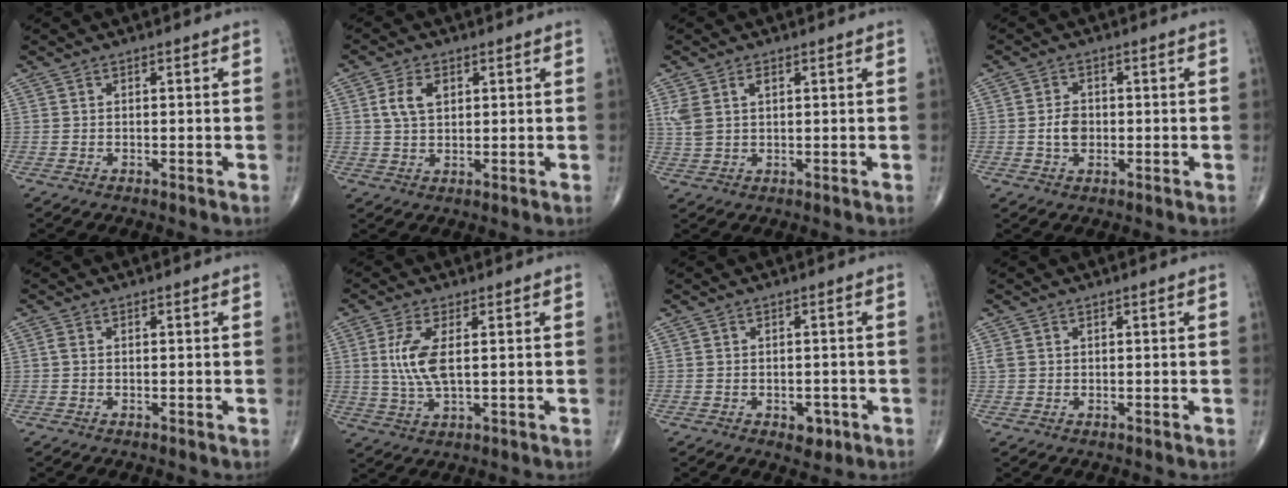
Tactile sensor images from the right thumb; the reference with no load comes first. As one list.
[{"total": 5.3, "force": [1.6, 3.3, 3.9], "torque": [-0.070, 0.001, 0.028]}, {"total": 4.6, "force": [1.6, 2.7, 3.4], "torque": [-0.084, 0.009, 0.039]}, {"total": 3.8, "force": [-0.5, 2.8, 2.5], "torque": [-0.038, 0.005, -0.010]}, {"total": 0.7, "force": [0.0, 0.3, 0.6], "torque": [-0.014, -0.001, -0.003]}, {"total": 7.4, "force": [1.1, 2.7, 6.8], "torque": [-0.158, -0.008, 0.026]}, {"total": 3.1, "force": [-1.4, 2.0, 1.9], "torque": [-0.009, 0.003, -0.014]}, {"total": 1.4, "force": [0.3, 1.1, 0.7], "torque": [-0.017, 0.006, 0.010]}]